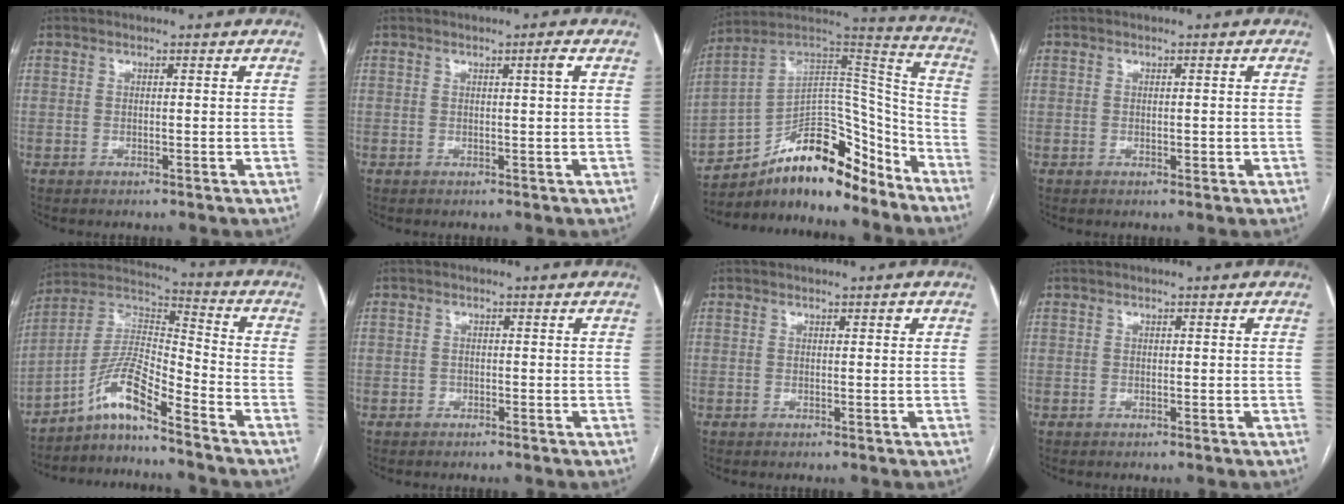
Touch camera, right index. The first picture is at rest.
{"total": 1.4, "force": [0.6, -0.3, 1.3], "torque": [-0.020, -0.003, 0.008]}
{"total": 19.7, "force": [-14.4, 7.2, 11.2], "torque": [-0.188, 0.055, -0.240]}
{"total": 1.2, "force": [0.0, 0.7, 1.0], "torque": [-0.016, 0.001, 0.002]}
{"total": 9.3, "force": [-6.7, 1.0, 6.3], "torque": [-0.134, 0.023, -0.128]}
{"total": 1.0, "force": [-0.5, 0.8, -0.1], "torque": [-0.003, 0.004, -0.012]}
{"total": 0.9, "force": [0.5, 0.3, 0.7], "torque": [-0.008, 0.001, 0.005]}
{"total": 0.0}